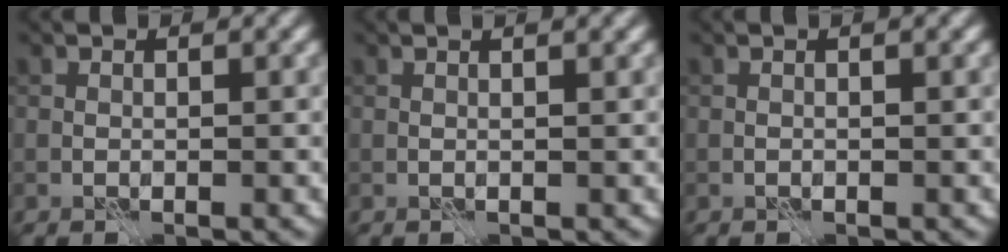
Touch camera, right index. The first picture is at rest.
{"total": 2.6, "force": [1.2, 1.0, 2.1], "torque": [-0.013, 0.005, -0.007]}
{"total": 0.9, "force": [0.3, 0.1, 0.9], "torque": [-0.018, 0.000, 0.000]}